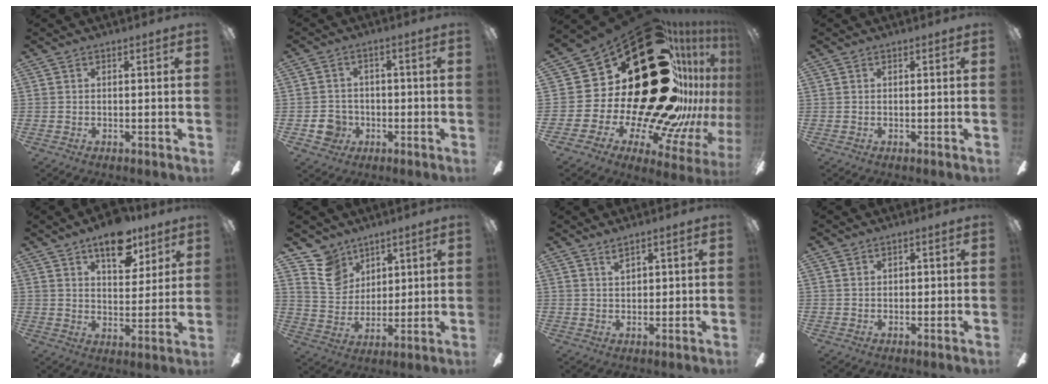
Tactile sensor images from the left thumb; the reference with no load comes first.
{"total": 6.1, "force": [-1.9, 5.5, 2.0], "torque": [-0.049, 0.011, -0.035]}
{"total": 54.9, "force": [15.2, 28.7, 44.3], "torque": [-0.604, -0.177, 0.393]}
{"total": 0.0}
{"total": 12.0, "force": [8.0, 5.9, 6.7], "torque": [-0.078, -0.035, 0.135]}
{"total": 10.3, "force": [6.8, 7.4, 2.2], "torque": [-0.060, -0.033, 0.138]}
{"total": 2.3, "force": [1.8, 0.8, 1.2], "torque": [-0.026, -0.002, 0.034]}
{"total": 0.9, "force": [0.4, 0.7, 0.4], "torque": [-0.008, 0.003, 0.008]}